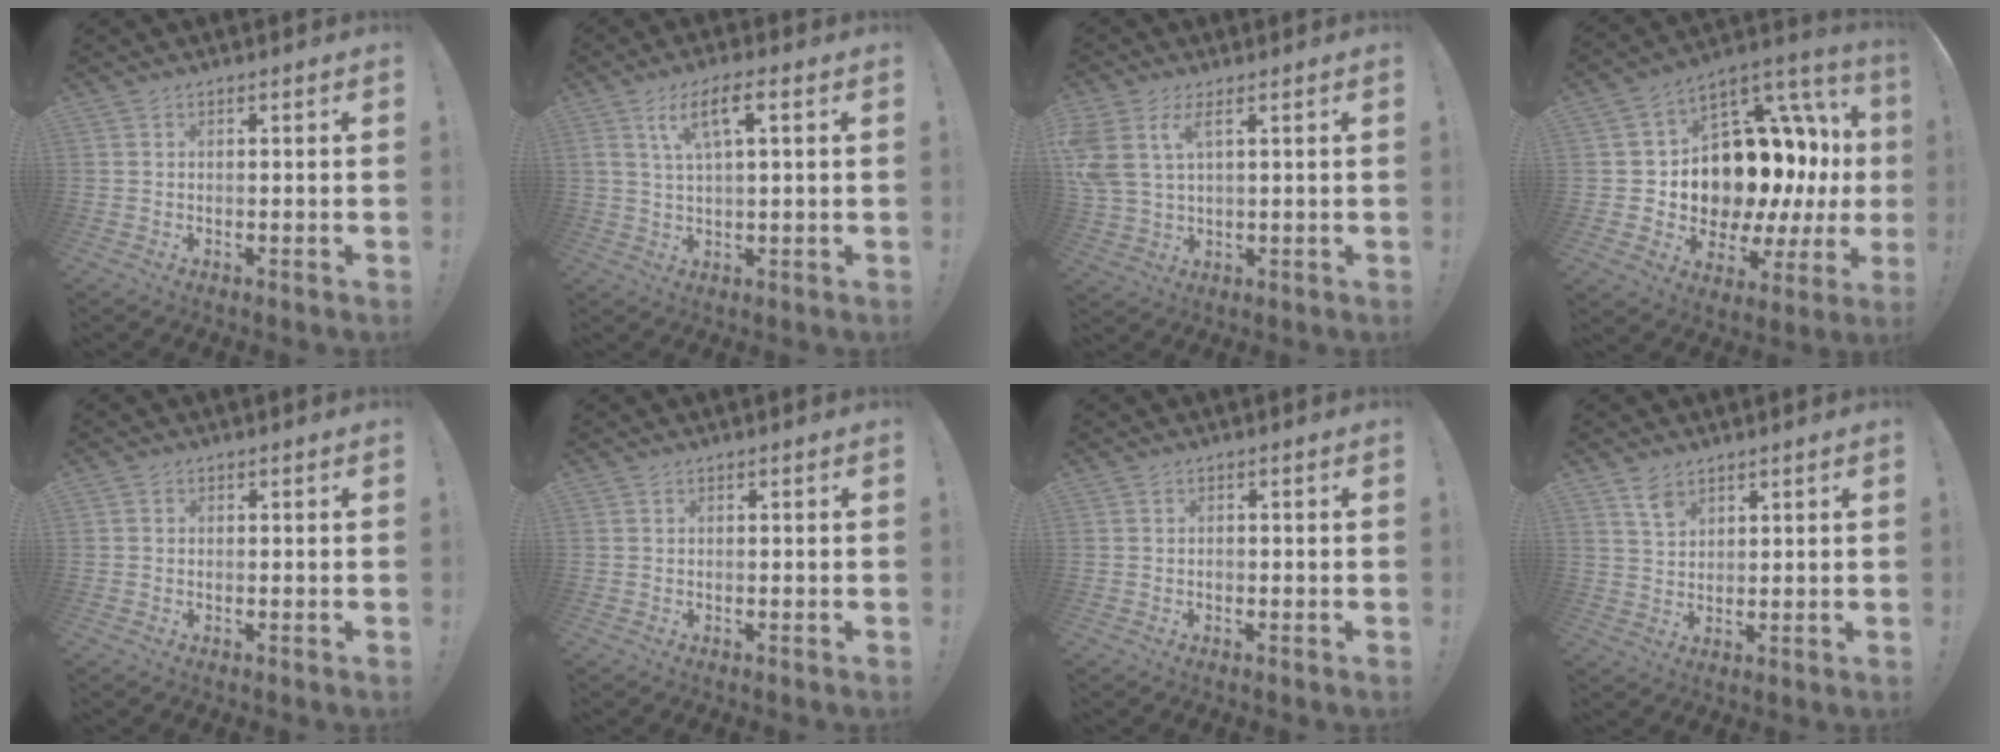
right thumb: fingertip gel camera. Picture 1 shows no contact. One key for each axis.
{"total": 8.1, "fx": 3.0, "fy": 1.9, "fz": 7.3, "tx": -0.138, "ty": 0.006, "tz": 0.051}
{"total": 7.8, "fx": 3.7, "fy": 3.7, "fz": 5.8, "tx": -0.125, "ty": -0.010, "tz": 0.073}
{"total": 17.3, "fx": 1.4, "fy": 10.9, "fz": 13.4, "tx": -0.204, "ty": -0.046, "tz": 0.050}
{"total": 0.7, "fx": -0.2, "fy": 0.6, "fz": 0.0, "tx": -0.003, "ty": 0.004, "tz": -0.003}
{"total": 0.0}
{"total": 0.6, "fx": -0.3, "fy": 0.5, "fz": 0.3, "tx": -0.004, "ty": 0.003, "tz": -0.005}
{"total": 4.9, "fx": 3.3, "fy": 2.8, "fz": 2.2, "tx": -0.032, "ty": -0.018, "tz": 0.061}